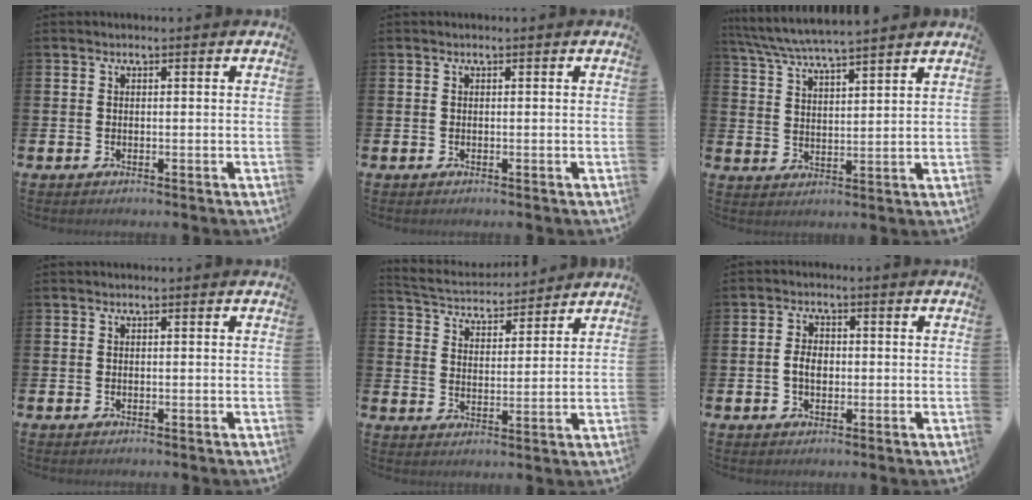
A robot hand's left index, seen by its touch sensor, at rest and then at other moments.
{"total": 0.0}
{"total": 5.9, "force": [5.7, 0.1, 1.7], "torque": [-0.057, -0.030, 0.101]}
{"total": 0.0}
{"total": 4.5, "force": [4.3, 1.1, 0.2], "torque": [-0.030, -0.032, 0.074]}
{"total": 3.1, "force": [-0.3, 2.0, 2.3], "torque": [-0.036, 0.005, -0.009]}